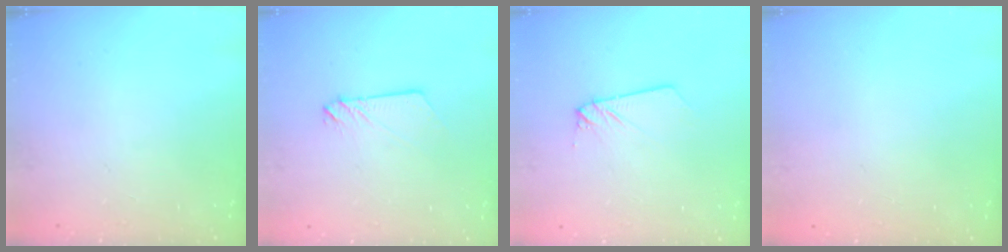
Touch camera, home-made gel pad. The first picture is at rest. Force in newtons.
{"total": 2.4, "press": 2.4, "slide": 0.2}
{"total": 2.3, "press": 2.3, "slide": 0.1}
{"total": 0.7, "press": 0.3, "slide": 0.7}